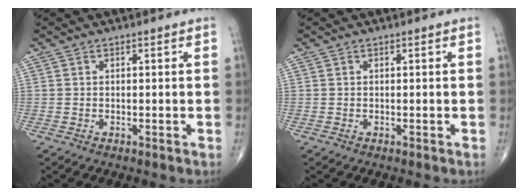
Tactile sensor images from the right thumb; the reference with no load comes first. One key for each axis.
{"total": 0.0}